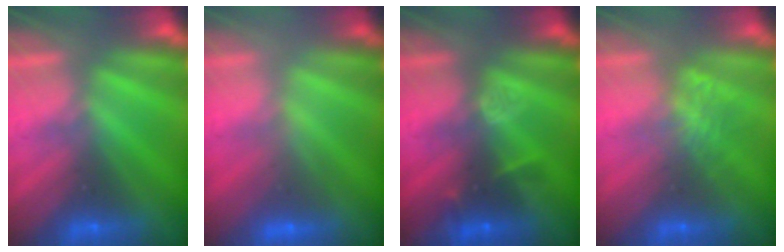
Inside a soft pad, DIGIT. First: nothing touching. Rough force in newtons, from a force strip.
{"total": 2.3}
{"total": 3.3}
{"total": 1.9}